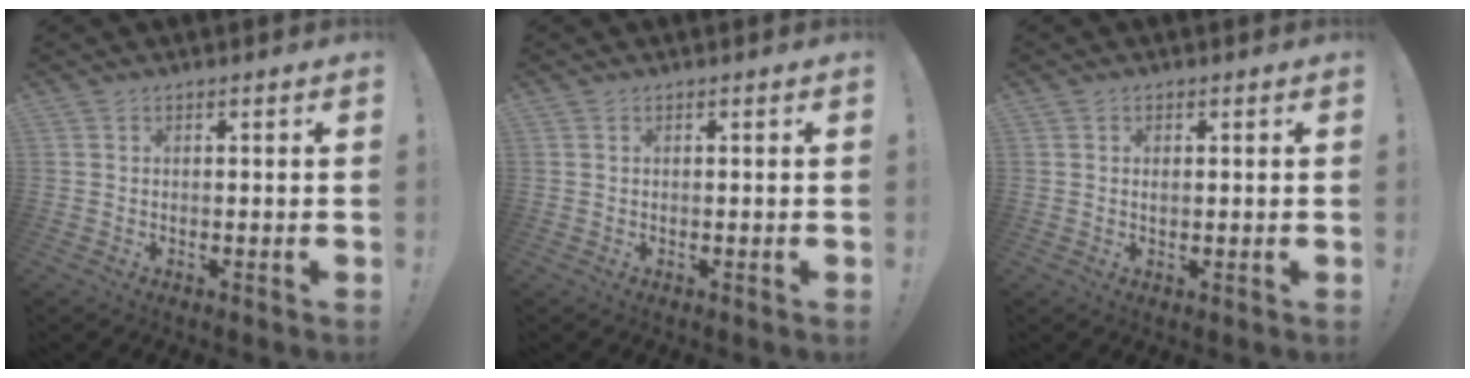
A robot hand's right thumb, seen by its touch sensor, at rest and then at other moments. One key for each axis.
{"total": 0.0}
{"total": 0.7, "fx": 0.1, "fy": 0.6, "fz": 0.4, "tx": -0.008, "ty": 0.003, "tz": 0.002}